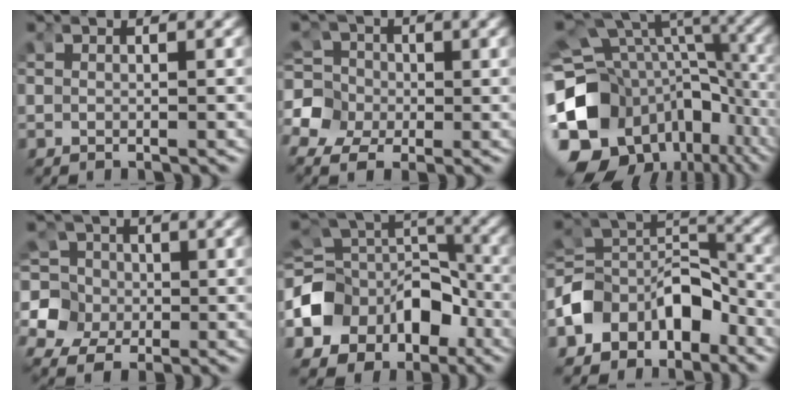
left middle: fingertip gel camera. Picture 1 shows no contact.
{"total": 7.8, "force": [-1.1, 7.0, 3.2], "torque": [-0.073, -0.027, -0.021]}
{"total": 18.7, "force": [-3.9, 14.7, 10.7], "torque": [-0.206, -0.058, -0.048]}
{"total": 9.3, "force": [-0.9, 8.6, 3.5], "torque": [-0.093, -0.037, -0.014]}
{"total": 10.1, "force": [-3.2, 8.3, 4.7], "torque": [-0.104, -0.039, -0.044]}
{"total": 6.3, "force": [-2.9, 4.6, 3.1], "torque": [-0.071, -0.014, -0.041]}